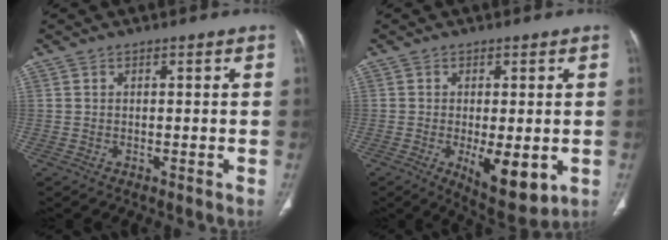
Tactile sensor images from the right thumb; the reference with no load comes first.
{"total": 10.0, "force": [-2.4, 4.0, 8.9], "torque": [-0.124, -0.022, -0.026]}